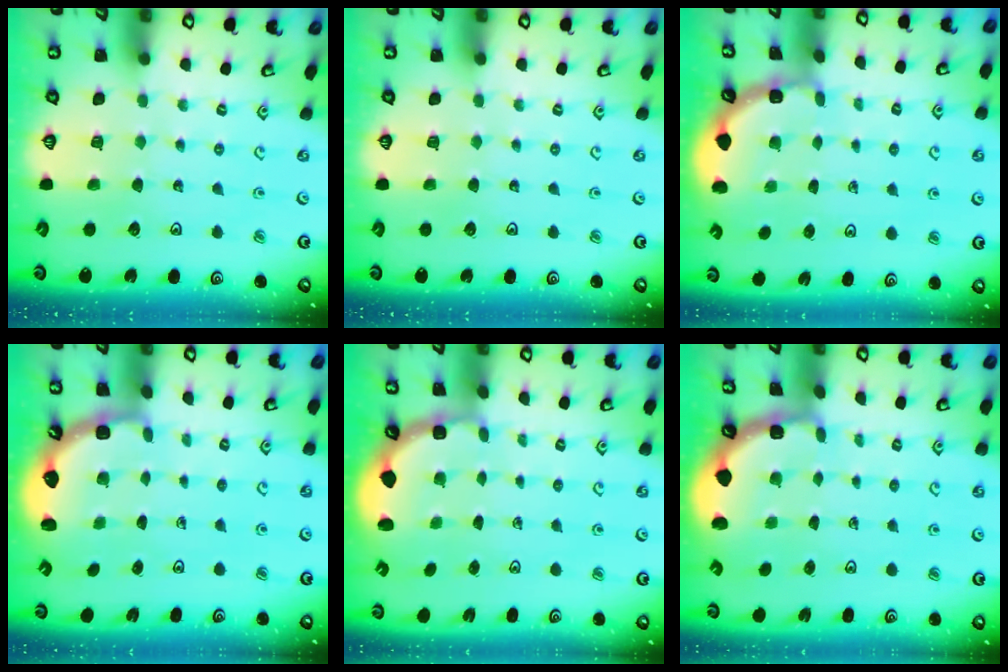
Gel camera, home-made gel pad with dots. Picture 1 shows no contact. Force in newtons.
{"total": 0.0}
{"total": 2.1, "press": 2.1, "slide": 0.2}
{"total": 2.2, "press": 1.8, "slide": 1.3}
{"total": 2.7, "press": 2.1, "slide": 1.7}
{"total": 1.9, "press": 1.9, "slide": 0.2}